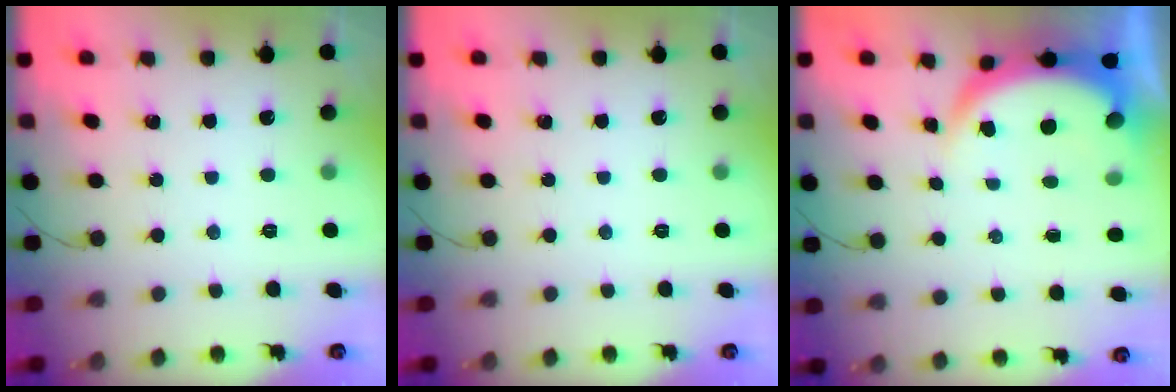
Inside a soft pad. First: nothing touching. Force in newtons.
{"total": 0.0}
{"total": 6.3, "press": 6.2, "slide": 1.0}